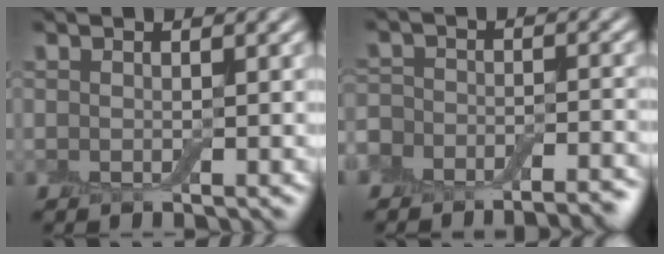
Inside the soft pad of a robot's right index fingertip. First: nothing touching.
{"total": 9.4, "force": [-8.2, 4.1, 2.2], "torque": [-0.013, 0.000, -0.118]}